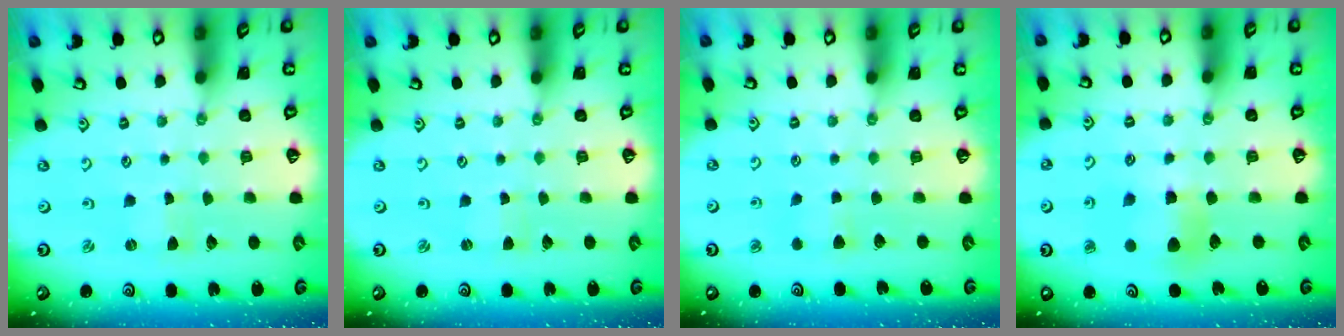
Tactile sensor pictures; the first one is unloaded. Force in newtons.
{"total": 0.5, "press": 0.5, "slide": 0.1}
{"total": 4.1, "press": 4.1, "slide": 0.5}
{"total": 7.8, "press": 7.8, "slide": 0.5}